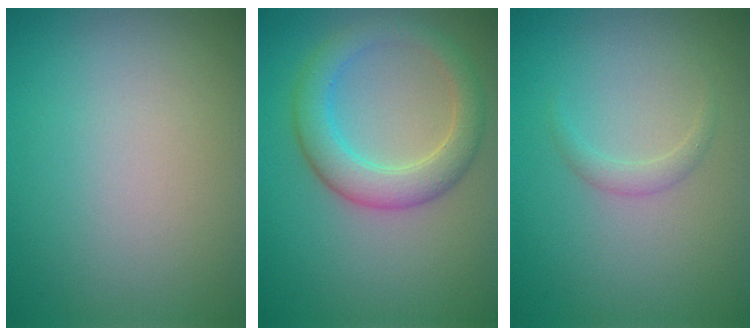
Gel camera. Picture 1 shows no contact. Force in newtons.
{"total": 4.4, "press": 4.3, "slide": 0.2}
{"total": 1.1, "press": 1.1, "slide": 0.1}